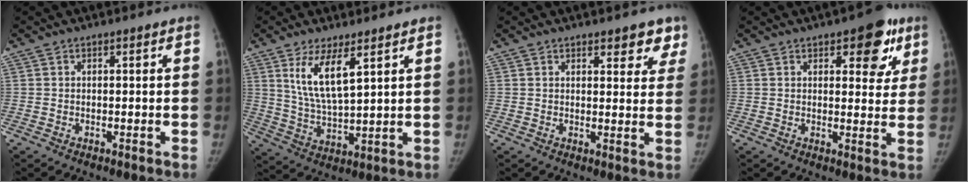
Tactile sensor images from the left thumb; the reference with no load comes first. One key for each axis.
{"total": 9.3, "fx": 4.6, "fy": 2.7, "fz": 7.6, "tx": -0.141, "ty": -0.036, "tz": 0.101}
{"total": 5.2, "fx": 3.8, "fy": 2.4, "fz": 2.5, "tx": 0.015, "ty": -0.018, "tz": 0.044}
{"total": 9.1, "fx": 4.6, "fy": 4.5, "fz": 6.5, "tx": -0.040, "ty": -0.014, "tz": 0.052}